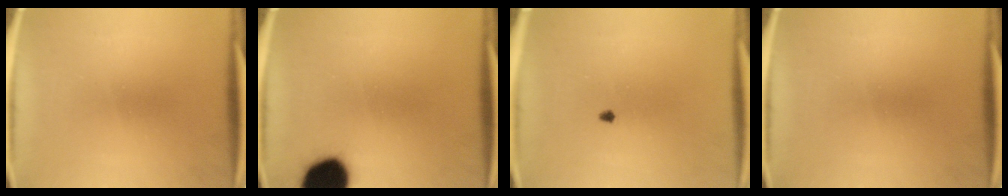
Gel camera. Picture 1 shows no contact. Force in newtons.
{"total": 15.5}
{"total": 0.7}
{"total": 0.0}